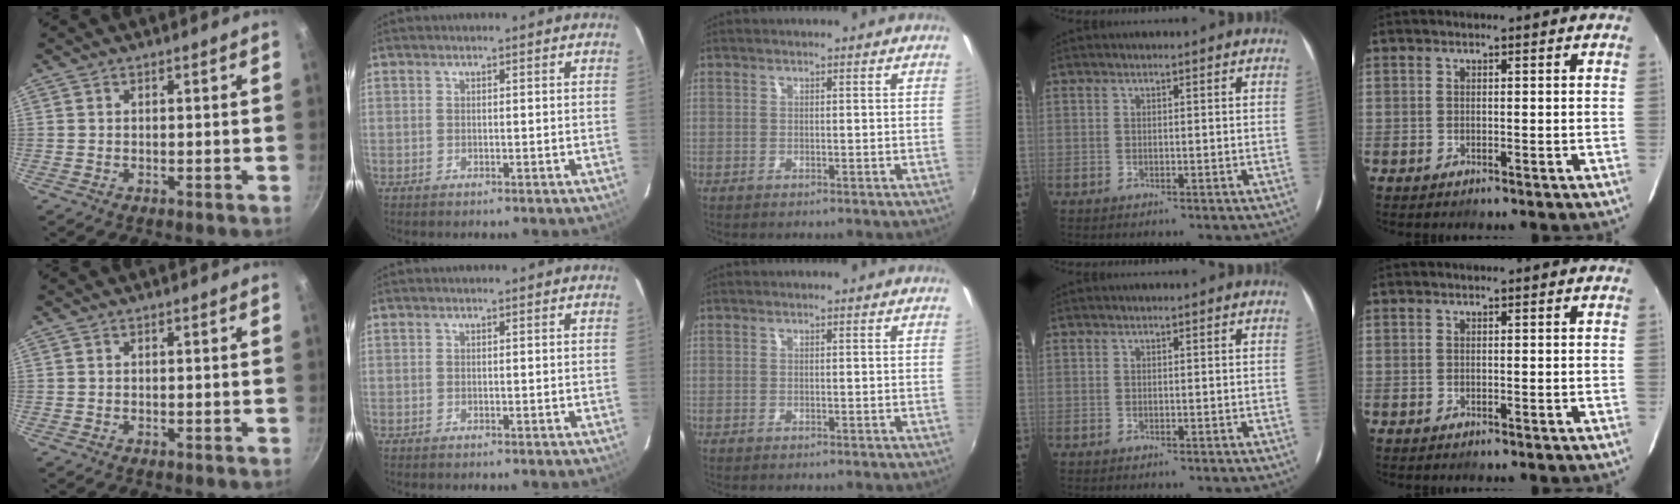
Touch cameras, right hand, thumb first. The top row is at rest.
{}